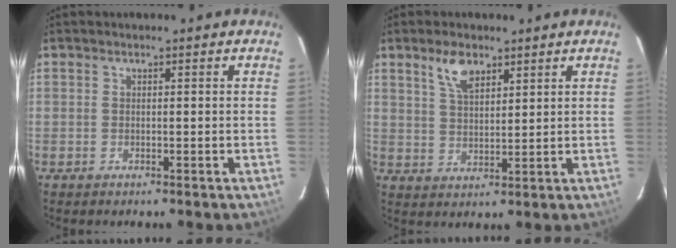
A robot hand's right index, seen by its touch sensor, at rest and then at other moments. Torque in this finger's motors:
{"motor_torque": [0.14, 0.07, 0.12, 0.08]}